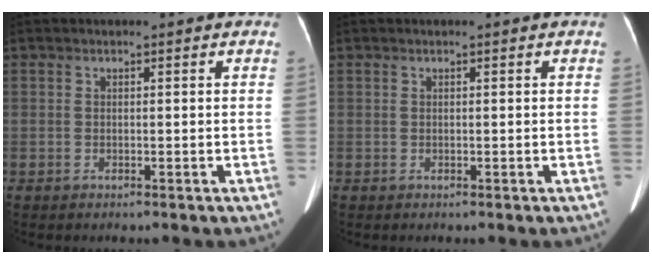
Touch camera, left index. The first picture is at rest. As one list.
[{"total": 0.0}]